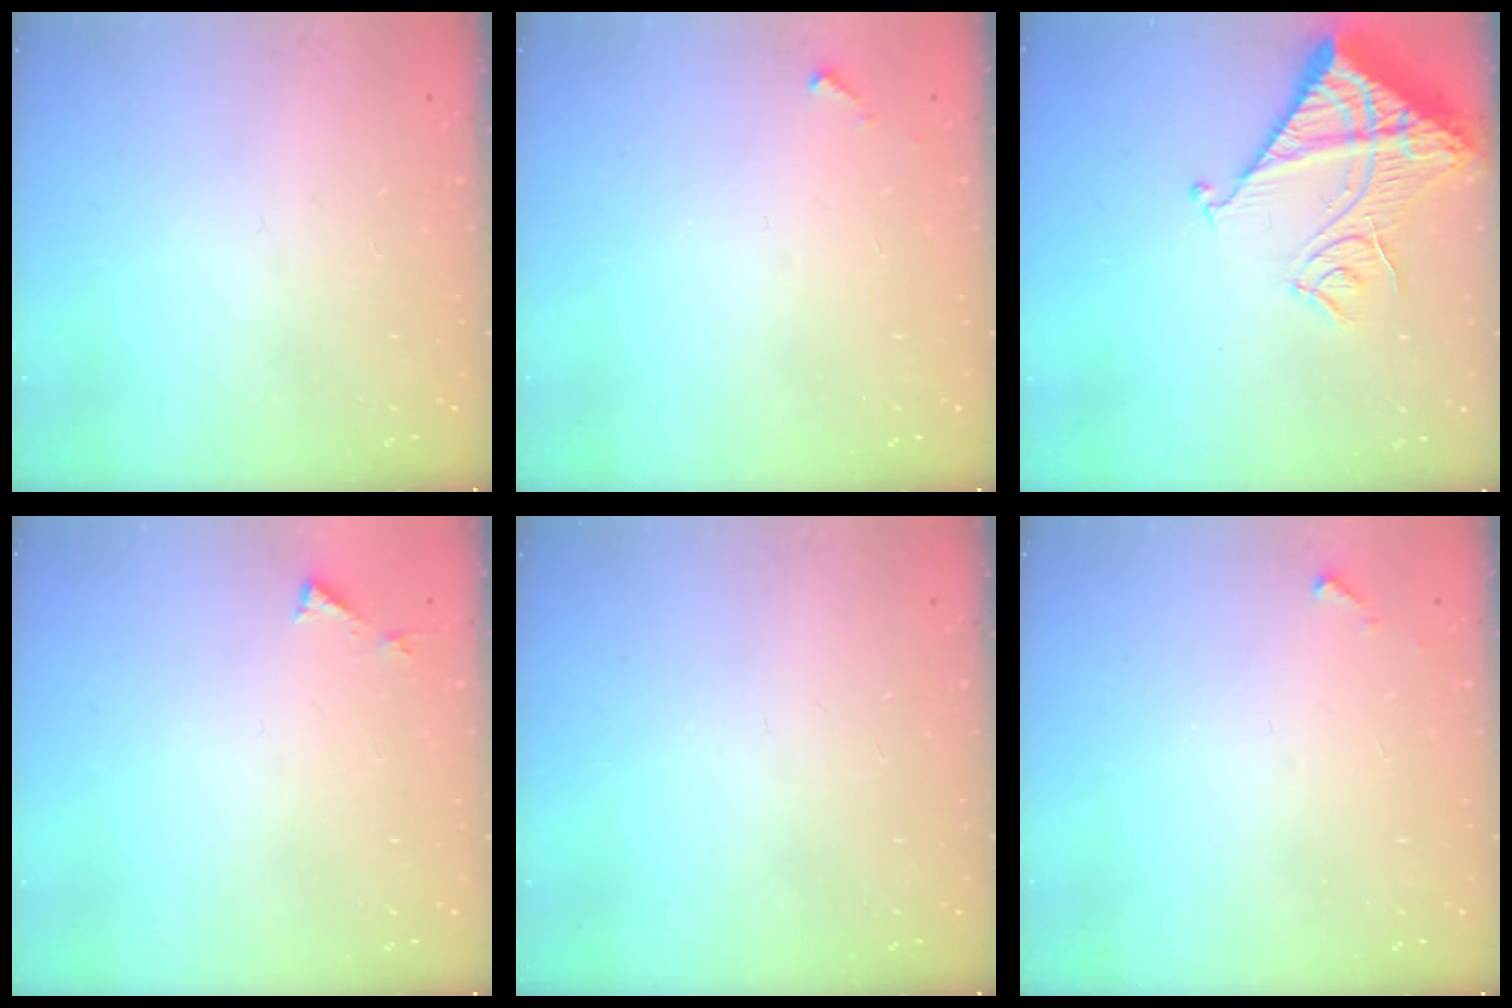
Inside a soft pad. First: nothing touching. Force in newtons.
{"total": 2.8, "press": 2.8, "slide": 0.1}
{"total": 15.6, "press": 15.4, "slide": 1.8}
{"total": 3.0, "press": 3.0, "slide": 0.2}
{"total": 0.0}
{"total": 2.8, "press": 2.8, "slide": 0.1}